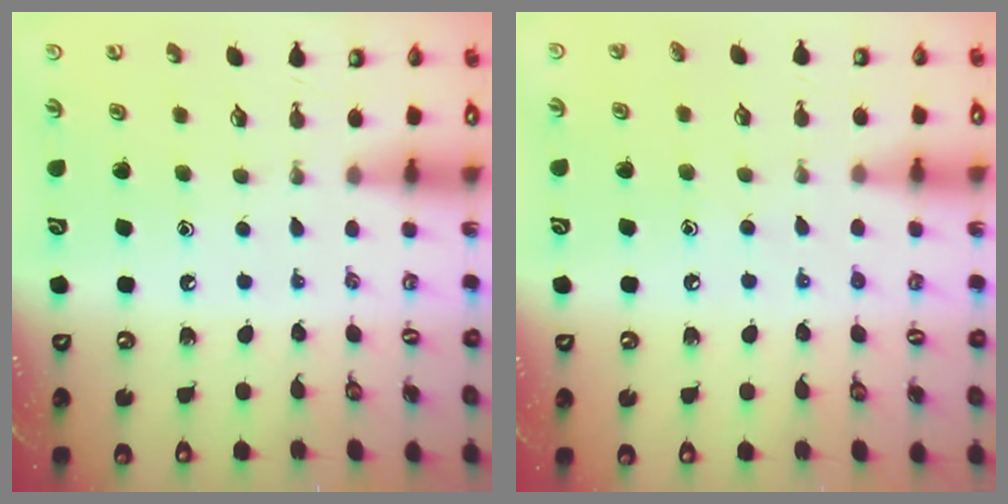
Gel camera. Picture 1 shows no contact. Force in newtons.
{"total": 4.7, "press": 4.7, "slide": 0.5}